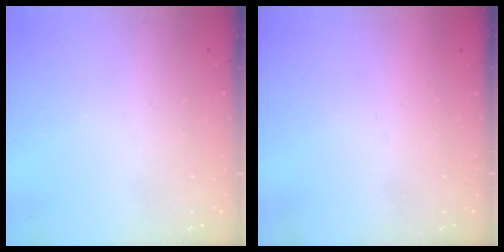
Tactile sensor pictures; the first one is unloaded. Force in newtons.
{"total": 1.5, "press": 1.5, "slide": 0.1}